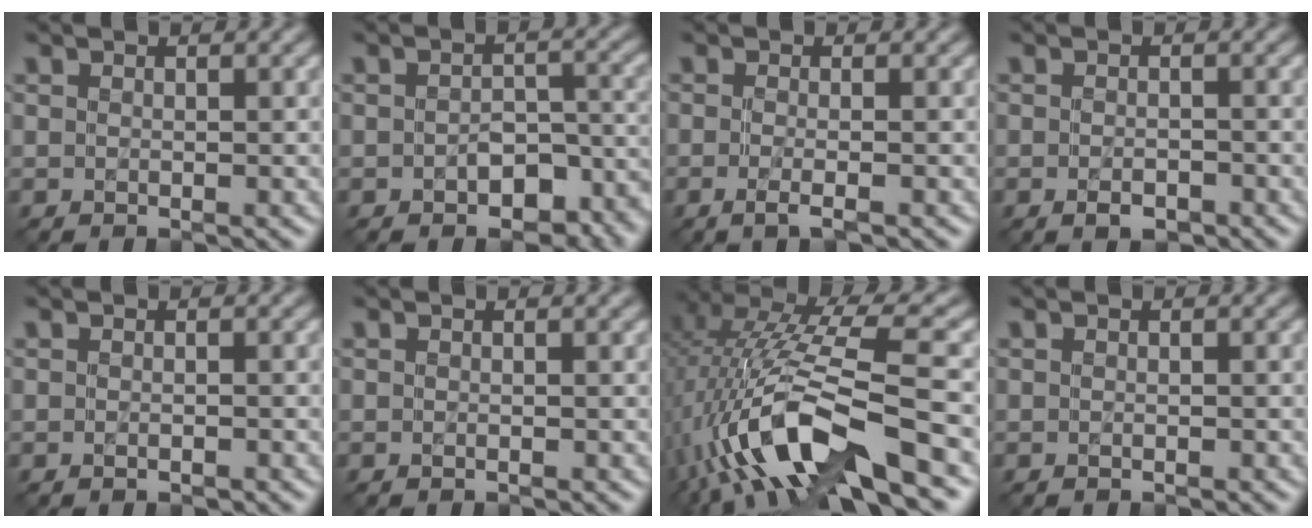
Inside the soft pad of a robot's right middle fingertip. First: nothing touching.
{"total": 5.1, "force": [-2.5, 3.0, 3.2], "torque": [-0.036, -0.005, -0.037]}
{"total": 2.2, "force": [-0.7, 0.7, 1.9], "torque": [-0.028, -0.007, -0.017]}
{"total": 1.6, "force": [-0.8, 0.8, 1.1], "torque": [-0.019, -0.003, -0.015]}
{"total": 0.6, "force": [-0.3, 0.2, 0.5], "torque": [-0.009, -0.002, -0.003]}
{"total": 0.8, "force": [0.3, 0.3, 0.7], "torque": [-0.009, 0.004, 0.000]}
{"total": 12.9, "force": [-3.6, 4.0, 11.8], "torque": [-0.232, 0.014, -0.061]}
{"total": 0.0}